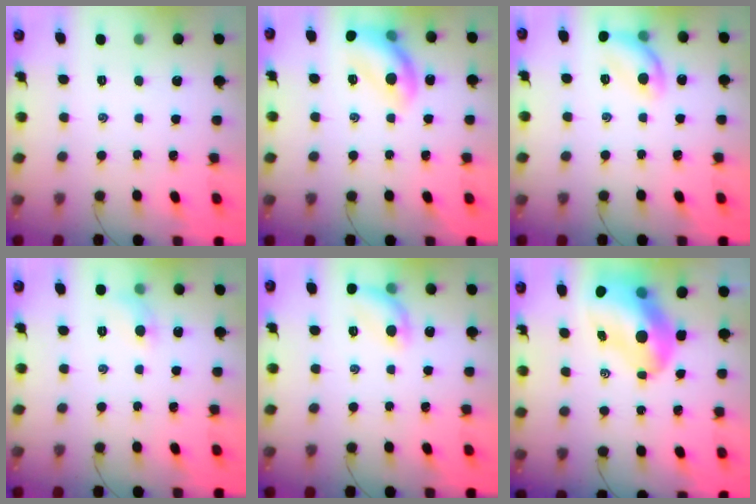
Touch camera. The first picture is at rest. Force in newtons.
{"total": 13.5, "press": 13.4, "slide": 1.5}
{"total": 11.2, "press": 11.1, "slide": 0.4}
{"total": 5.9, "press": 5.7, "slide": 1.6}
{"total": 8.6, "press": 8.6, "slide": 0.2}
{"total": 14.5, "press": 13.9, "slide": 4.1}